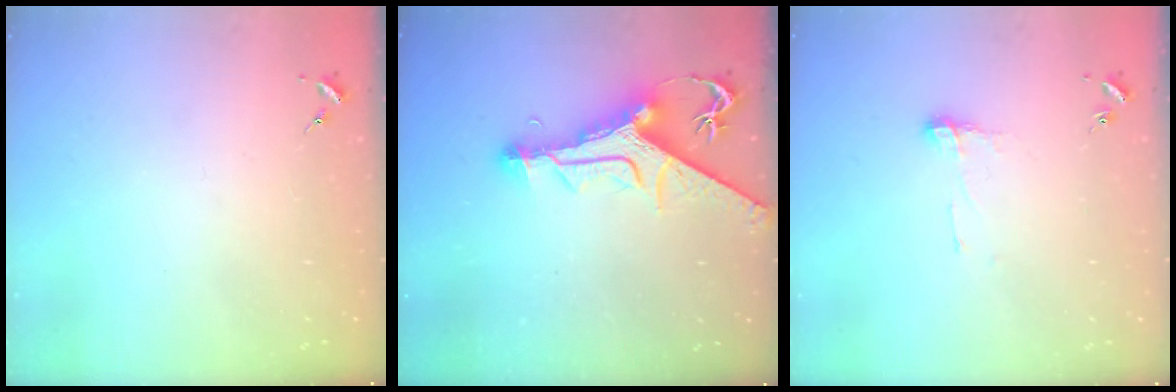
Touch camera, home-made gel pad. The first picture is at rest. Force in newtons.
{"total": 13.9, "press": 13.8, "slide": 1.9}
{"total": 5.3, "press": 5.2, "slide": 0.5}